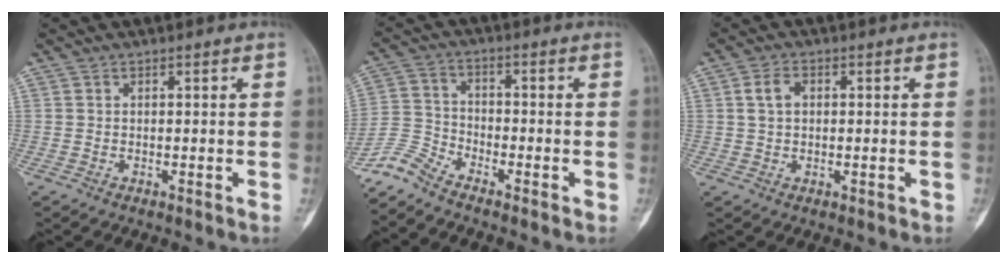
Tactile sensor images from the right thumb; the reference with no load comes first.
{"total": 5.8, "force": [-5.5, 1.3, 1.1], "torque": [-0.023, 0.025, -0.126]}
{"total": 3.9, "force": [0.6, 2.8, 2.7], "torque": [-0.047, 0.008, 0.007]}